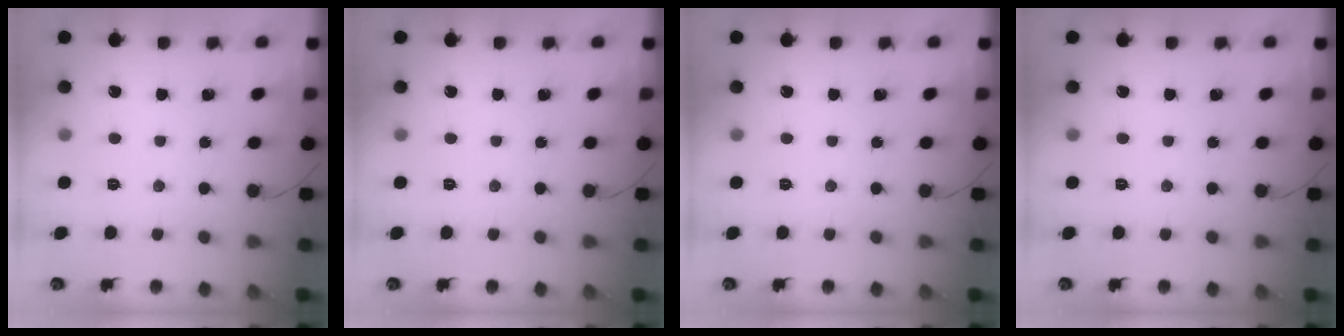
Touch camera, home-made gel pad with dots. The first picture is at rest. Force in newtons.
{"total": 0.0}
{"total": 0.0}
{"total": 0.0}